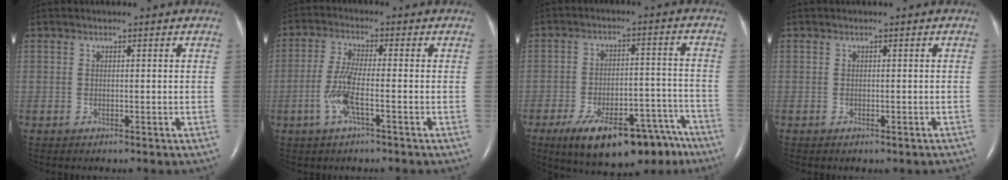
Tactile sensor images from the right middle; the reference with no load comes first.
{"total": 5.6, "force": [-2.0, 0.4, 5.2], "torque": [-0.118, -0.004, -0.042]}
{"total": 18.3, "force": [-13.2, 7.2, 10.5], "torque": [-0.122, 0.024, -0.191]}
{"total": 2.0, "force": [-1.6, 0.7, 0.9], "torque": [-0.010, -0.003, -0.017]}